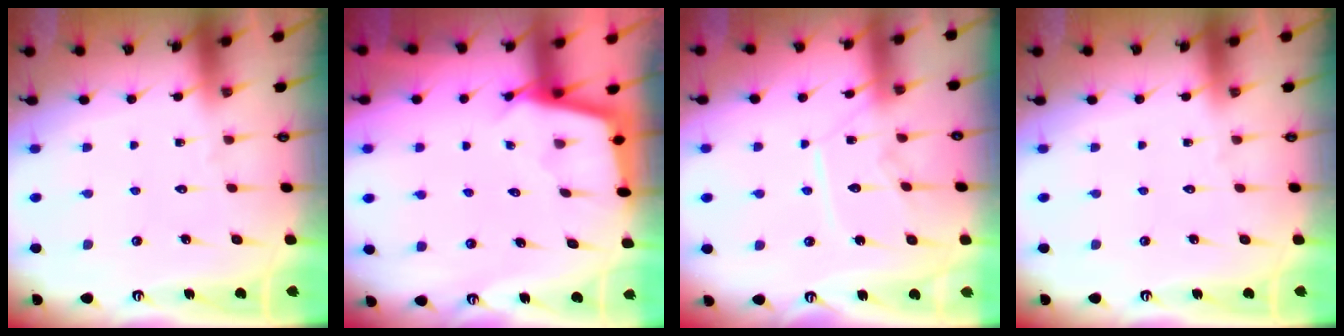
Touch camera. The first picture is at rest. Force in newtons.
{"total": 2.5, "press": 2.5, "slide": 0.2}
{"total": 10.0, "press": 9.9, "slide": 0.5}
{"total": 0.0}